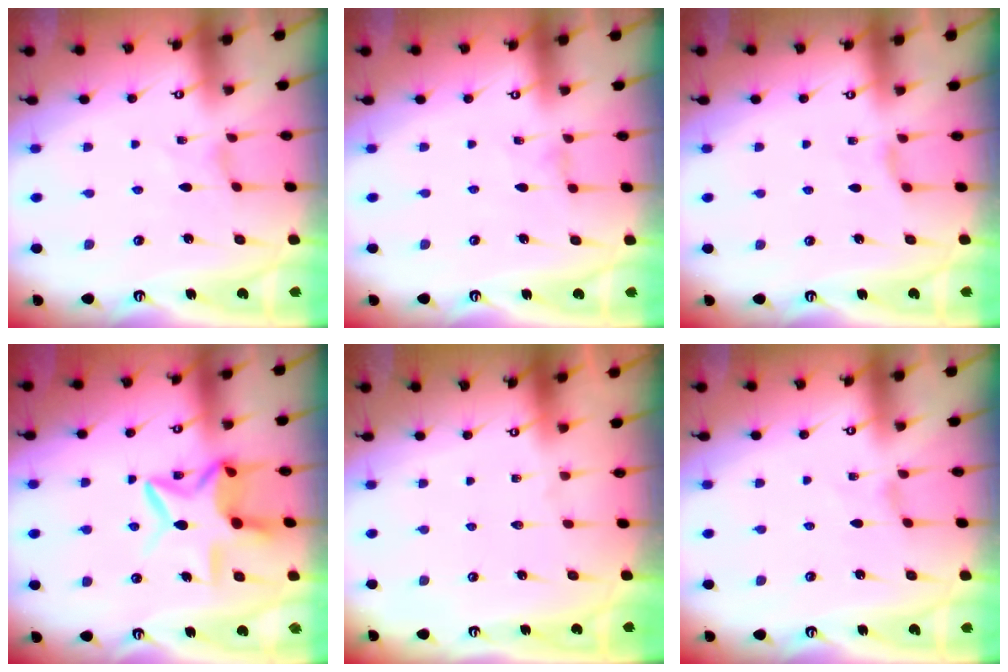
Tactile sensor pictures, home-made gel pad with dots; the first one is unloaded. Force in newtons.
{"total": 0.0}
{"total": 1.9, "press": 1.9, "slide": 0.4}
{"total": 11.8, "press": 11.8, "slide": 0.9}
{"total": 0.0}
{"total": 0.5, "press": 0.5, "slide": 0.2}